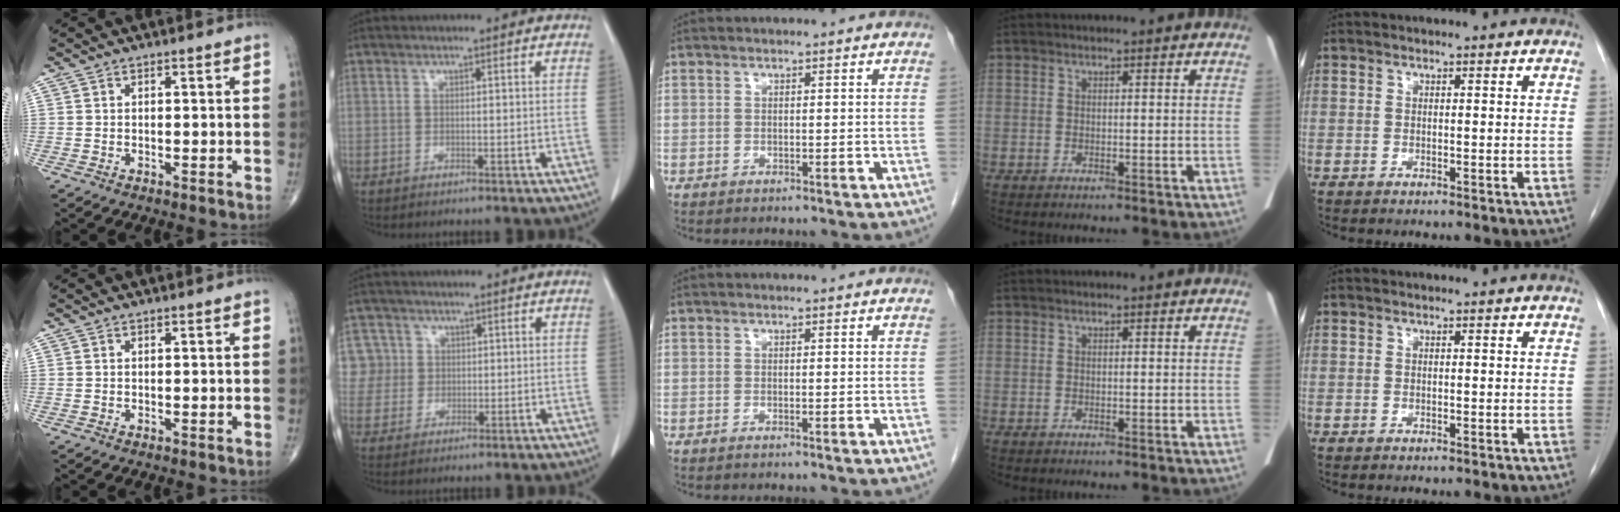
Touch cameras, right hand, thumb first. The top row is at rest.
{"index": {"total": 5.6, "force": [1.5, 5.4, -0.2], "torque": [0.017, 0.018, 0.034]}}